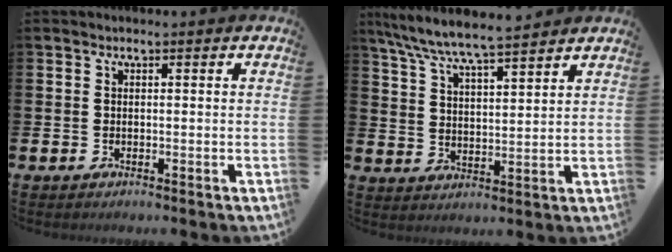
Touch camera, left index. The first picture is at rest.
{"total": 7.4, "force": [7.0, 0.3, 2.2], "torque": [-0.066, -0.040, 0.124]}